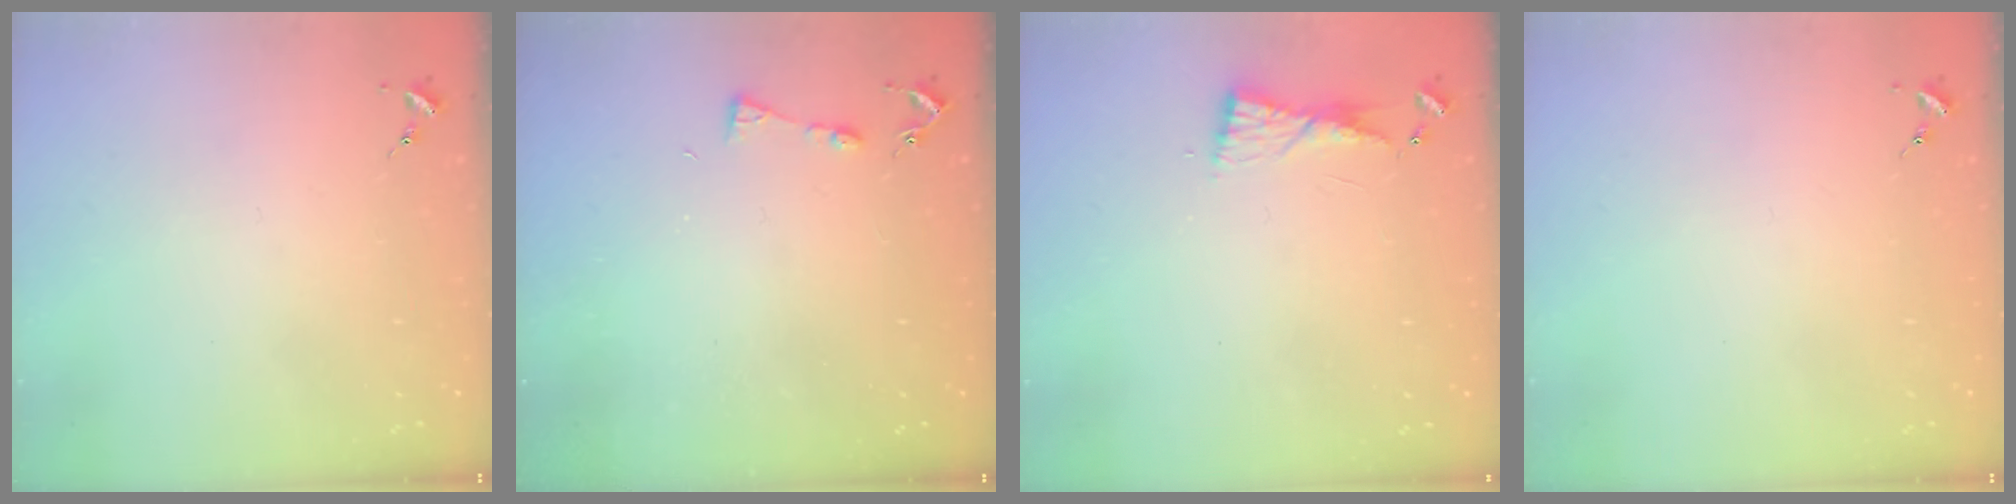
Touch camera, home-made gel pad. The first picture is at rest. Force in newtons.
{"total": 4.5, "press": 4.5, "slide": 0.4}
{"total": 5.6, "press": 5.6, "slide": 0.8}
{"total": 0.0}